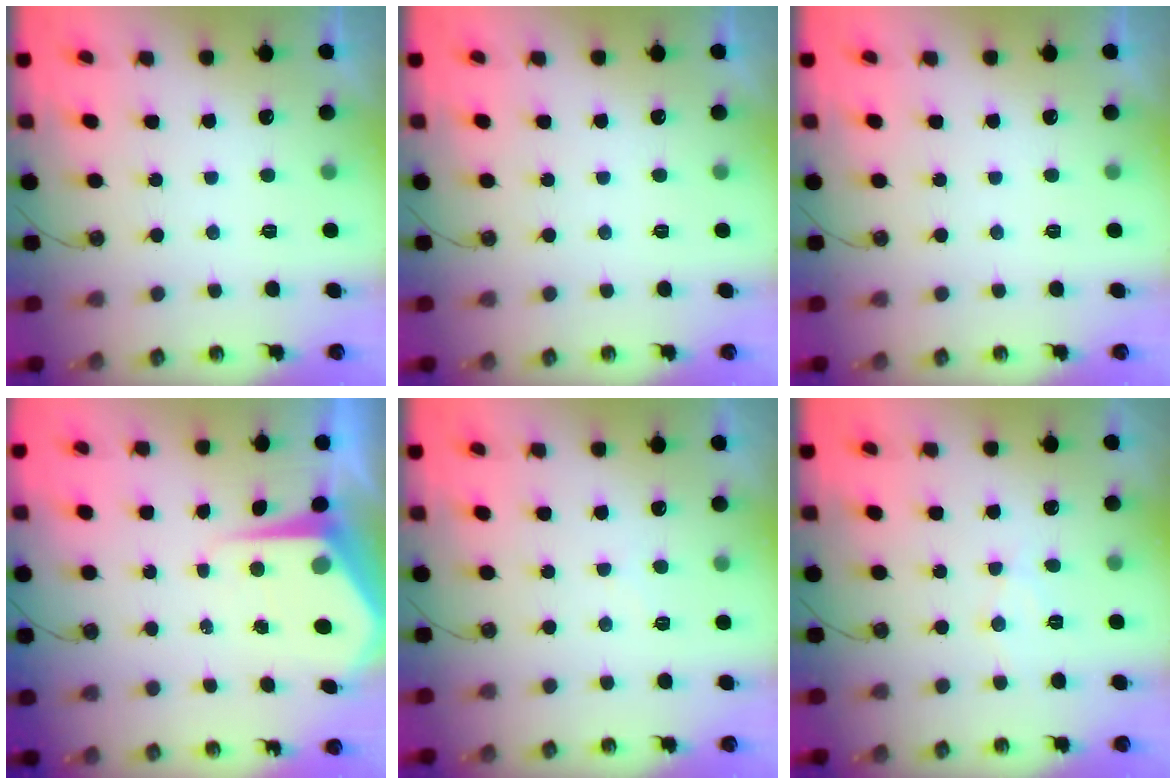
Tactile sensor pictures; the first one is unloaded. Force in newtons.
{"total": 0.0}
{"total": 0.0}
{"total": 7.4, "press": 7.3, "slide": 0.5}
{"total": 4.7, "press": 4.7, "slide": 0.6}
{"total": 6.8, "press": 6.8, "slide": 0.3}